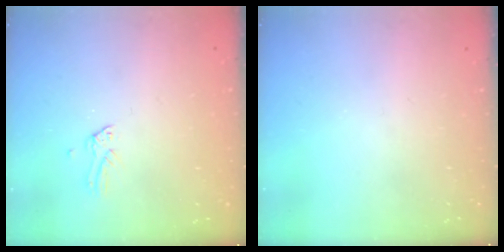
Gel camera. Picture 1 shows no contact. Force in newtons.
{"total": 0.0}